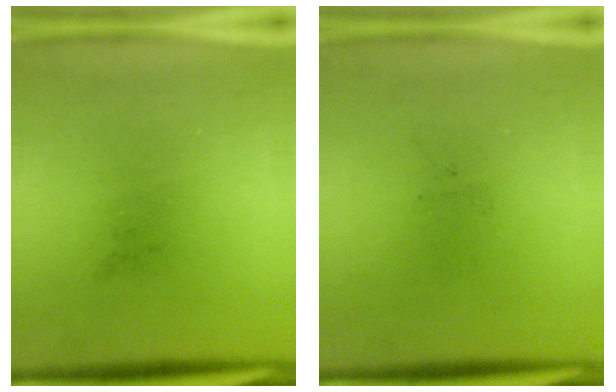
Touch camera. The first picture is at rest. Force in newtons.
{"total": 0.0}